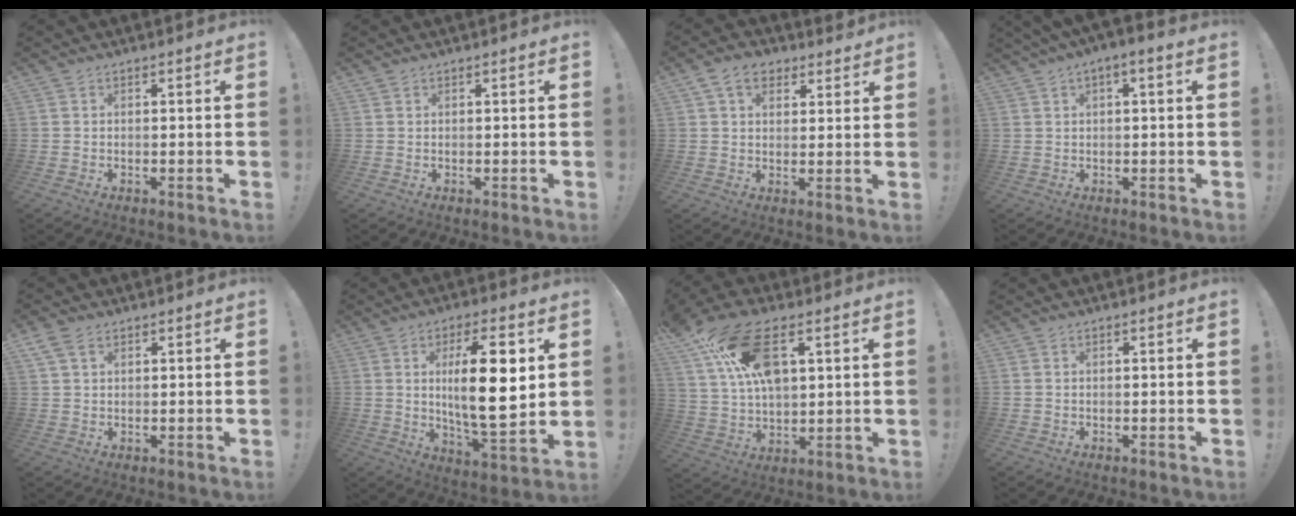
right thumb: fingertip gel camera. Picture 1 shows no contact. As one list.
[{"total": 0.0}, {"total": 8.5, "force": [4.5, 5.8, 4.2], "torque": [-0.063, -0.010, 0.086]}, {"total": 3.0, "force": [-0.1, 0.9, 2.9], "torque": [-0.041, 0.003, -0.004]}, {"total": 3.9, "force": [2.0, 2.3, 2.4], "torque": [-0.042, -0.002, 0.039]}, {"total": 17.7, "force": [3.5, 5.0, 16.6], "torque": [-0.264, -0.018, 0.040]}, {"total": 18.4, "force": [8.1, 9.6, 13.4], "torque": [-0.232, -0.030, 0.146]}, {"total": 0.0}]